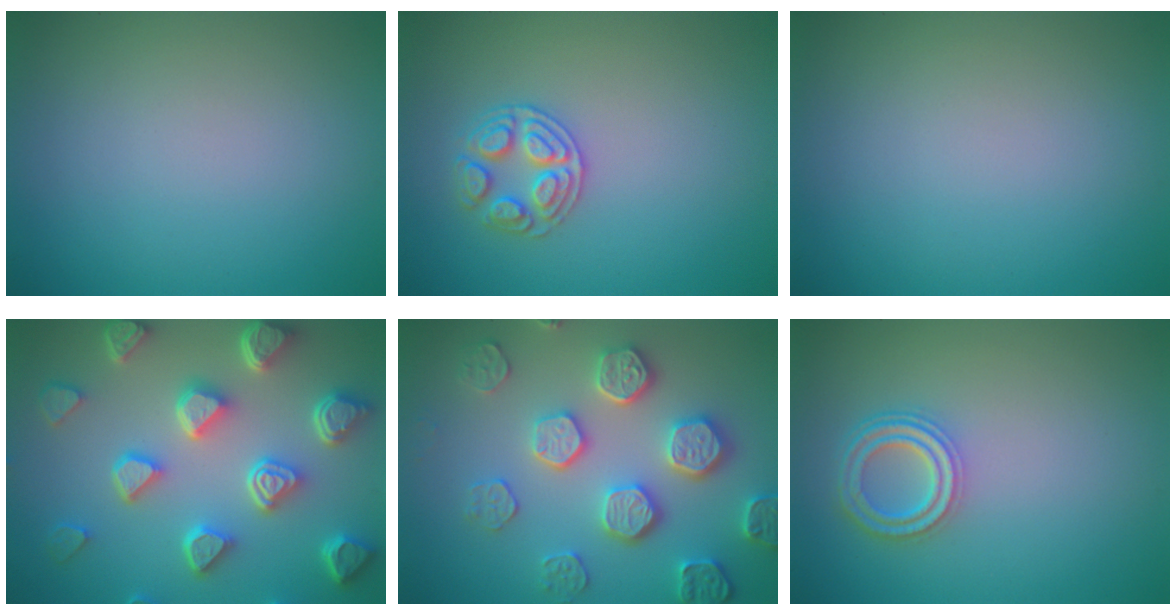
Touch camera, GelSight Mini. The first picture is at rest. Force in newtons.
{"total": 2.7, "press": 2.7, "slide": 0.3}
{"total": 0.0}
{"total": 7.7, "press": 5.9, "slide": 4.9}
{"total": 5.1, "press": 5.0, "slide": 1.1}
{"total": 3.6, "press": 2.9, "slide": 2.2}